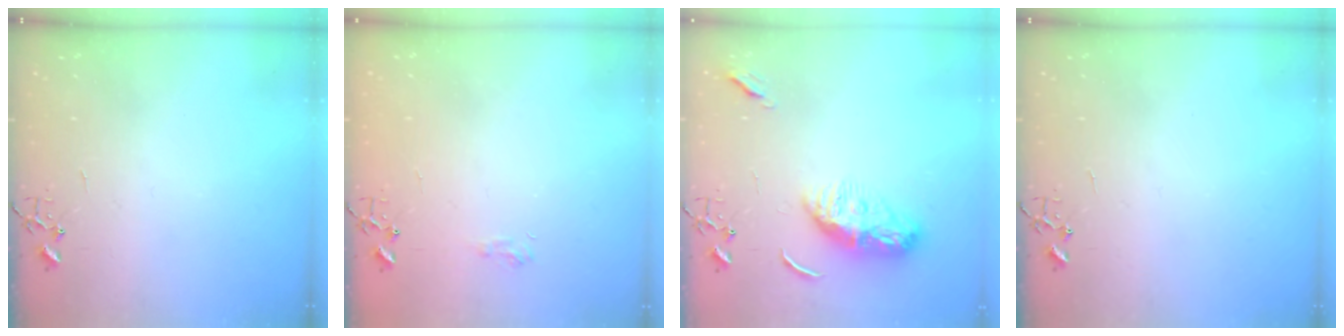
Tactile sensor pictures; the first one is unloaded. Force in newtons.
{"total": 6.1, "press": 6.1, "slide": 0.8}
{"total": 10.4, "press": 10.3, "slide": 0.7}
{"total": 0.0}